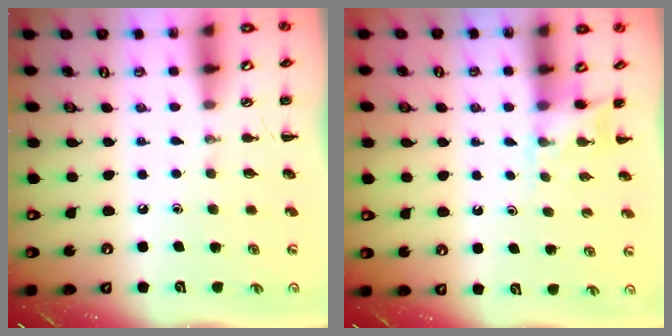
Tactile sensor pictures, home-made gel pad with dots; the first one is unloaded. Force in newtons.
{"total": 3.8, "press": 3.6, "slide": 1.1}